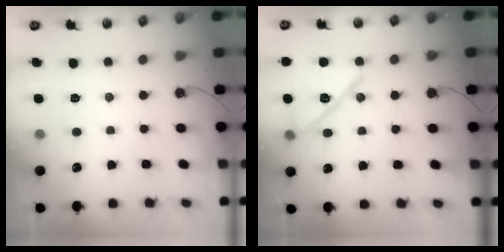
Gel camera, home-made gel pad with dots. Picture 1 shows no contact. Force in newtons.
{"total": 16.1, "press": 13.2, "slide": 9.3}